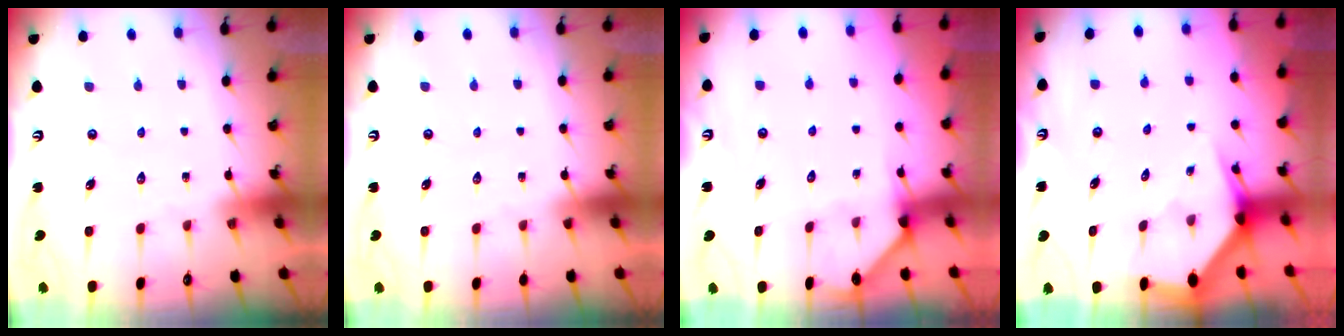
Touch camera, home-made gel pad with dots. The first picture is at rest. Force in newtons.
{"total": 0.0}
{"total": 2.0, "press": 2.0, "slide": 0.1}
{"total": 2.6, "press": 2.6, "slide": 0.2}